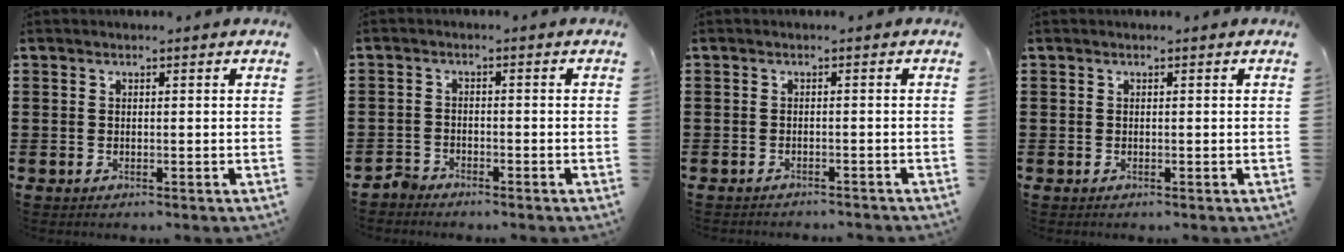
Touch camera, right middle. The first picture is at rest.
{"total": 2.1, "force": [-2.1, 0.6, -0.1], "torque": [-0.011, 0.001, -0.046]}
{"total": 1.0, "force": [-1.0, -0.1, 0.1], "torque": [-0.005, -0.002, -0.019]}
{"total": 0.0}